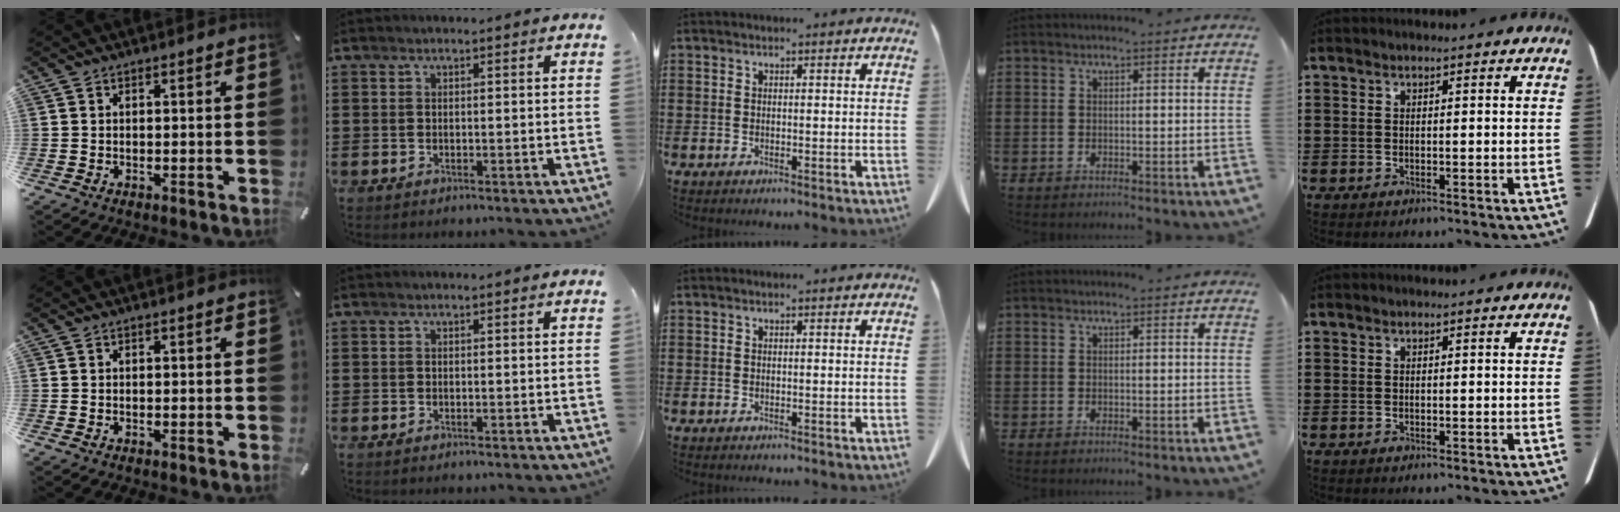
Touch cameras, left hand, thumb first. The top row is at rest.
{}